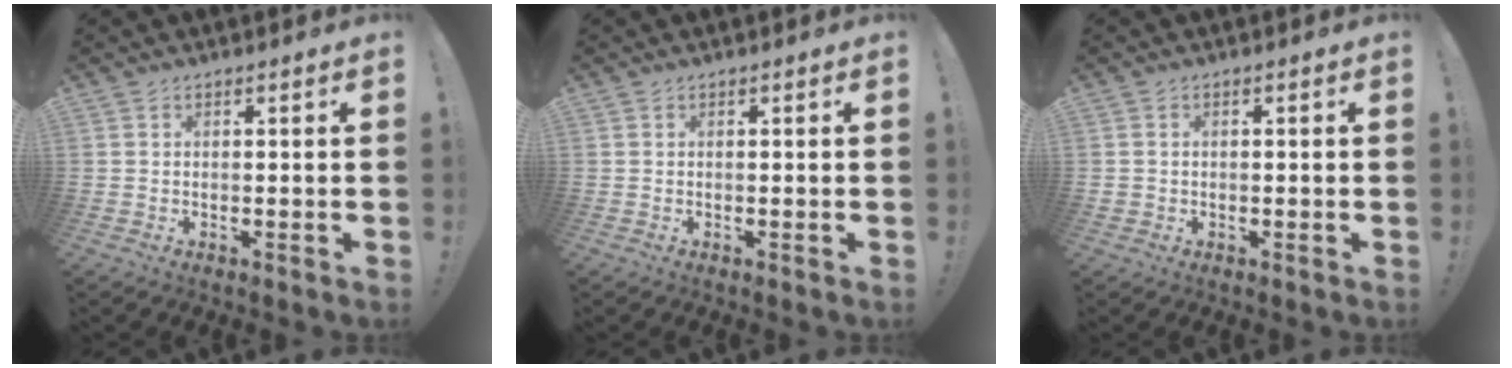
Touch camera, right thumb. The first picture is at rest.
{"total": 0.0}
{"total": 1.1, "force": [-0.2, 1.1, 0.2], "torque": [-0.012, 0.006, -0.002]}